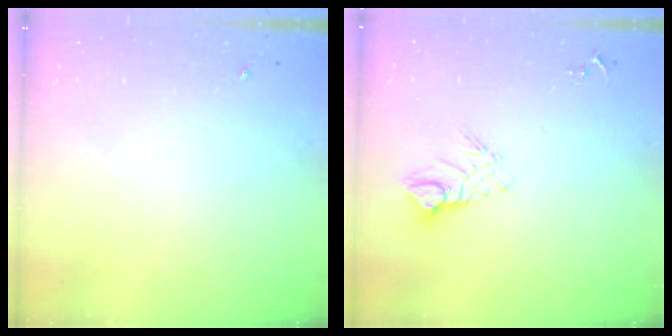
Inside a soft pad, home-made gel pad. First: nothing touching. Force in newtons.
{"total": 7.9, "press": 7.8, "slide": 0.8}